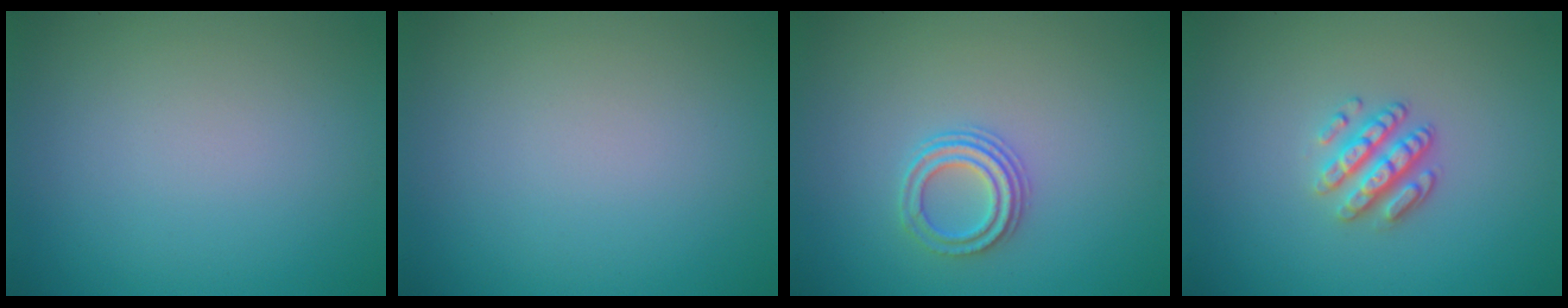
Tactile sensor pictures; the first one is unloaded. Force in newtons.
{"total": 0.0}
{"total": 2.5, "press": 2.2, "slide": 1.2}
{"total": 3.0, "press": 2.6, "slide": 1.5}